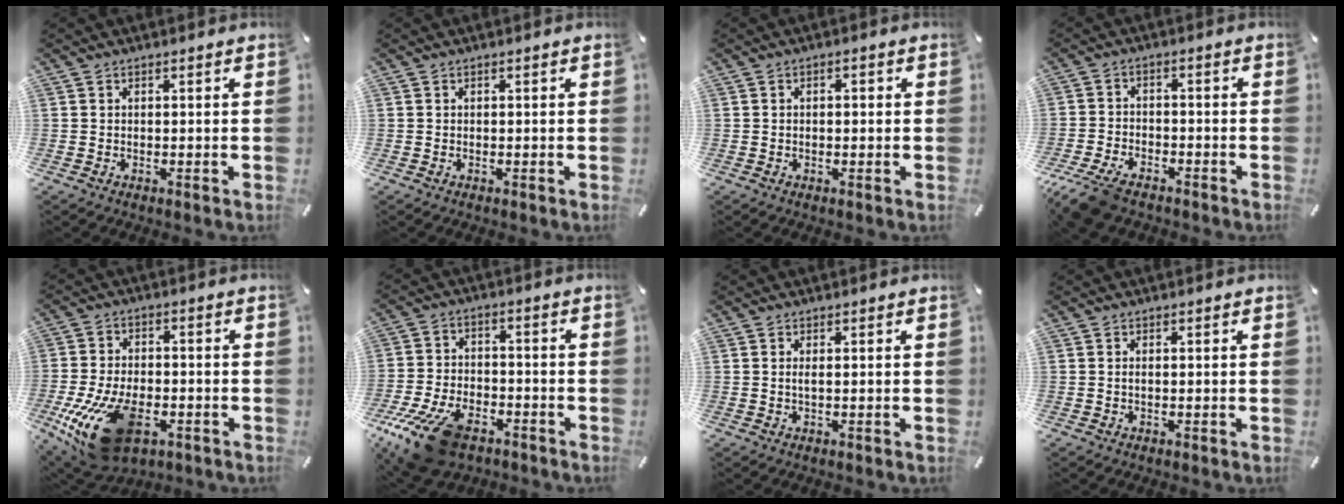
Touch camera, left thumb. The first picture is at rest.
{"total": 0.0}
{"total": 1.3, "force": [-0.2, 0.7, 1.0], "torque": [-0.020, 0.004, -0.006]}
{"total": 7.6, "force": [-5.8, 3.4, 3.7], "torque": [-0.088, 0.017, -0.112]}
{"total": 19.8, "force": [-7.4, 11.2, 14.6], "torque": [-0.274, 0.018, -0.115]}
{"total": 15.5, "force": [-9.6, 7.8, 9.4], "torque": [-0.179, 0.049, -0.163]}
{"total": 1.3, "force": [0.1, 0.1, 1.3], "torque": [-0.026, -0.003, 0.002]}
{"total": 0.7, "force": [0.0, 0.1, 0.7], "torque": [-0.015, -0.001, 0.000]}